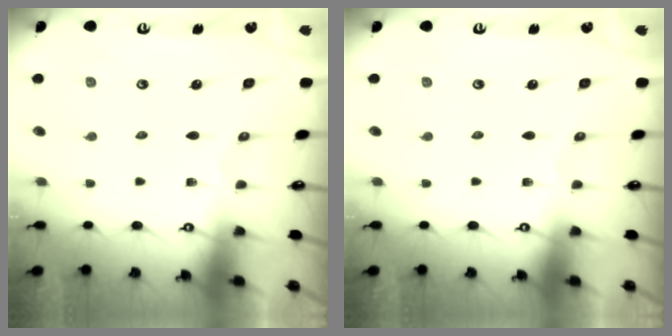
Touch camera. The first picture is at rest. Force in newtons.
{"total": 0.0}